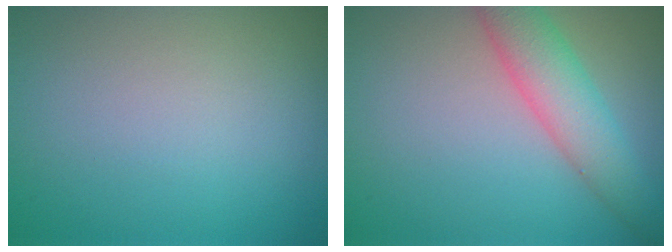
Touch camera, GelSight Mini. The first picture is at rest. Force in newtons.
{"total": 4.9, "press": 4.9, "slide": 0.3}